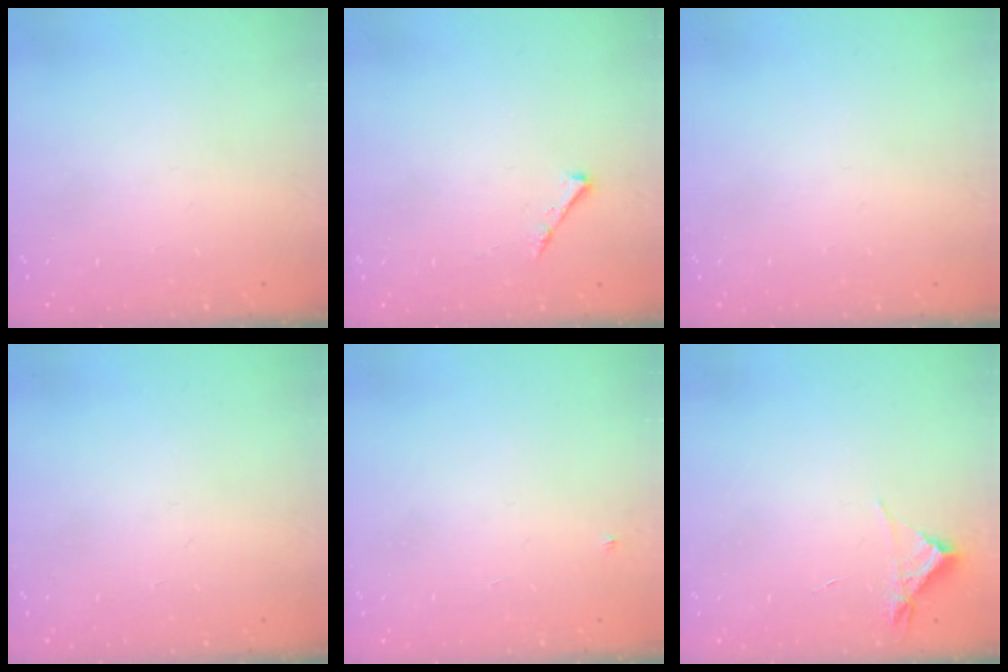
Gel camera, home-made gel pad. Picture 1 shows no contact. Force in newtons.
{"total": 3.7, "press": 3.6, "slide": 0.5}
{"total": 0.0}
{"total": 0.0}
{"total": 2.7, "press": 2.7, "slide": 0.4}
{"total": 3.0, "press": 3.0, "slide": 0.3}